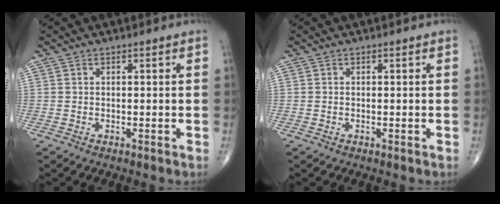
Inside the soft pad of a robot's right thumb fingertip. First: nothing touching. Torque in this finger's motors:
{"motor_torque": [-0.16, 0.06, -0.09, -0.06, 0.05]}